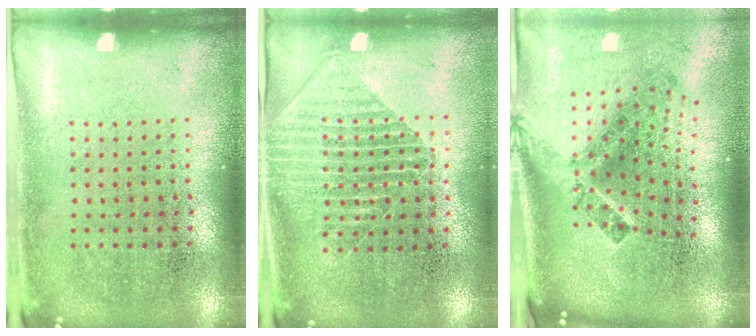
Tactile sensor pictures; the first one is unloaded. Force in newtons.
{"total": 1.4, "press": 1.2, "slide": 0.8}
{"total": 3.0, "press": 1.7, "slide": 2.4}